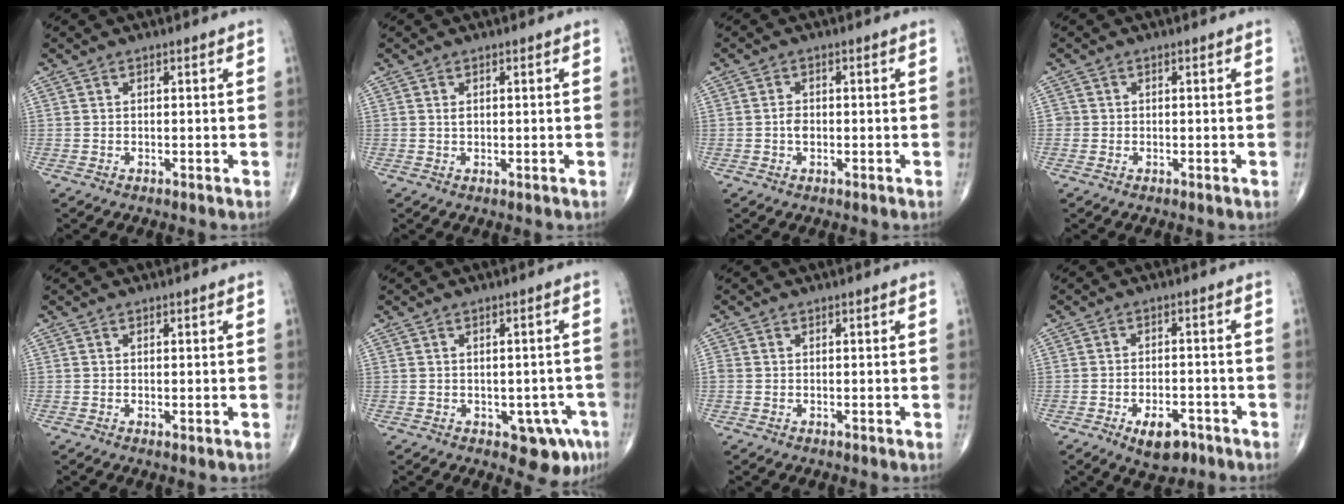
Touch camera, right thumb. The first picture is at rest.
{"total": 0.8, "force": [0.3, 0.5, 0.6], "torque": [-0.011, -0.003, 0.007]}
{"total": 1.9, "force": [-0.4, 1.3, 1.3], "torque": [-0.020, 0.003, -0.010]}
{"total": 1.1, "force": [-0.2, 1.1, 0.0], "torque": [0.007, 0.005, -0.006]}
{"total": 0.6, "force": [-0.1, 0.2, 0.6], "torque": [-0.015, -0.005, -0.001]}
{"total": 6.4, "force": [-2.7, 3.6, 4.6], "torque": [-0.027, 0.008, -0.025]}
{"total": 1.0, "force": [-0.1, 0.9, 0.5], "torque": [-0.010, 0.002, -0.002]}
{"total": 6.7, "force": [-3.7, 3.4, 4.4], "torque": [-0.059, 0.016, -0.054]}